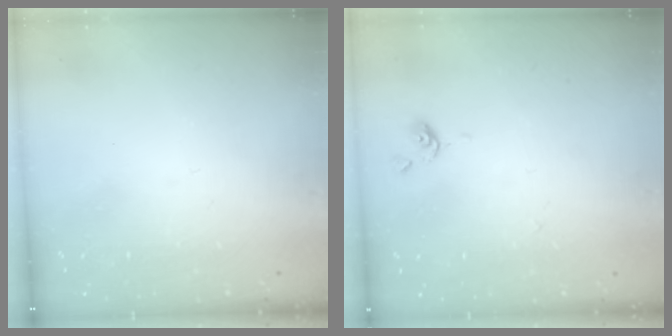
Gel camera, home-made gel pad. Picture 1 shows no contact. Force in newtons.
{"total": 0.0}